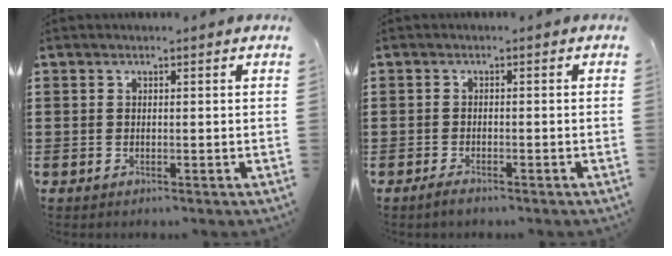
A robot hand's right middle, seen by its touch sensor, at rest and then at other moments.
{"total": 1.2, "force": [-0.9, 0.2, 0.8], "torque": [-0.016, -0.004, -0.016]}